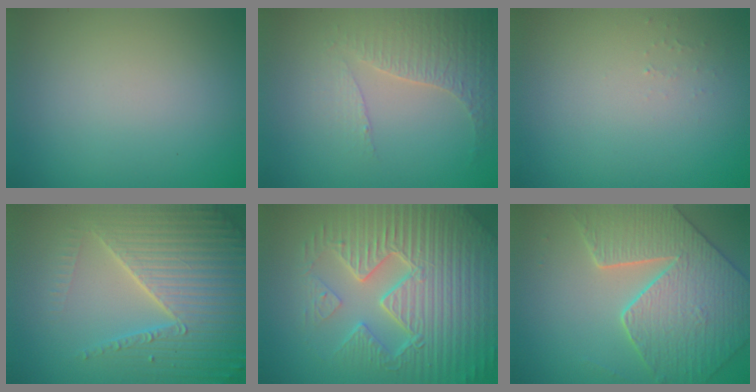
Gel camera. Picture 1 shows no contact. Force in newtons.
{"total": 3.3, "press": 3.0, "slide": 1.6}
{"total": 0.5, "press": 0.5, "slide": 0.1}
{"total": 7.1, "press": 6.9, "slide": 1.6}
{"total": 9.7, "press": 6.8, "slide": 6.9}
{"total": 6.0, "press": 5.4, "slide": 2.6}